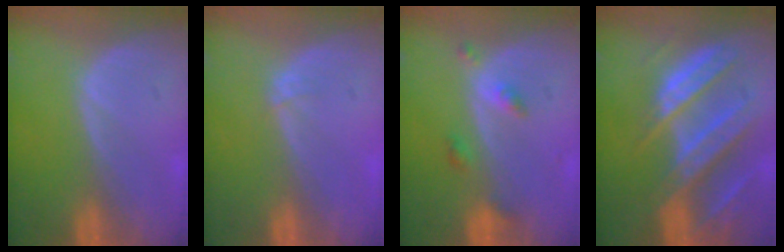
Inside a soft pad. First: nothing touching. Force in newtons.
{"total": 0.7, "press": 0.6, "slide": 0.3}
{"total": 2.9, "press": 2.9, "slide": 0.2}
{"total": 10.3, "press": 9.1, "slide": 4.8}